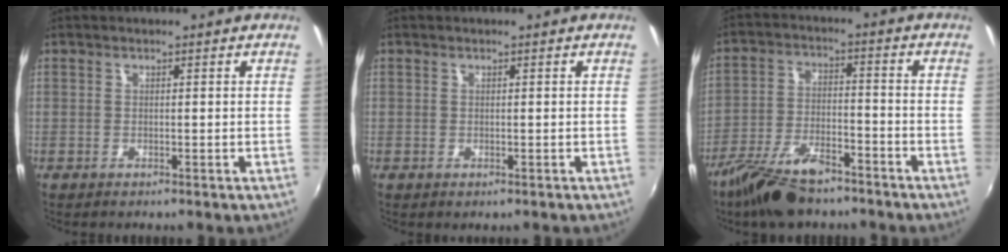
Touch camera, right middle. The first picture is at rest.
{"total": 0.0}
{"total": 11.4, "force": [-8.7, 4.1, 6.1], "torque": [-0.134, -0.011, -0.158]}